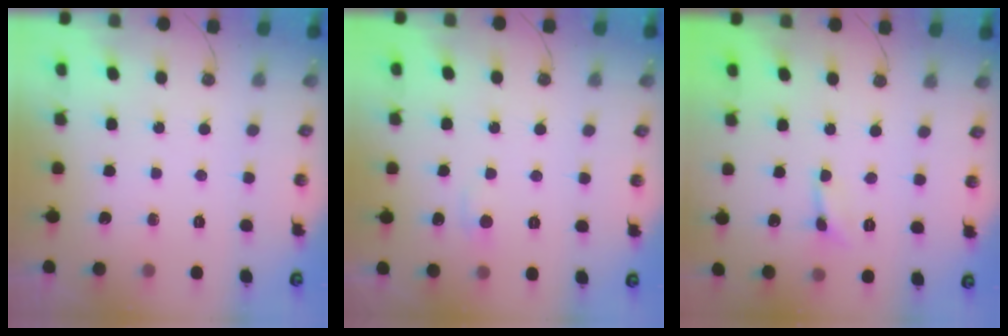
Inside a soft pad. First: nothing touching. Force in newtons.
{"total": 1.2, "press": 0.9, "slide": 0.7}
{"total": 0.0}